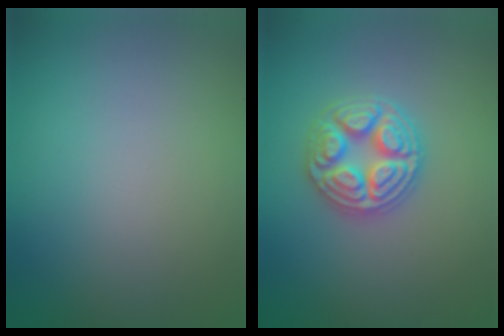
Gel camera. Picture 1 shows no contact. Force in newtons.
{"total": 4.9, "press": 4.8, "slide": 0.6}